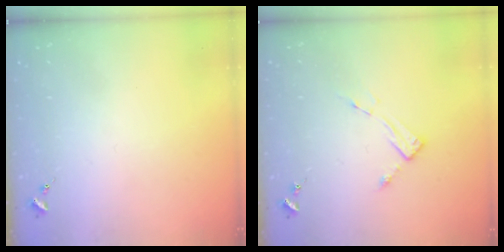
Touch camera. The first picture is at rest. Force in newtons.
{"total": 4.4, "press": 4.4, "slide": 0.2}